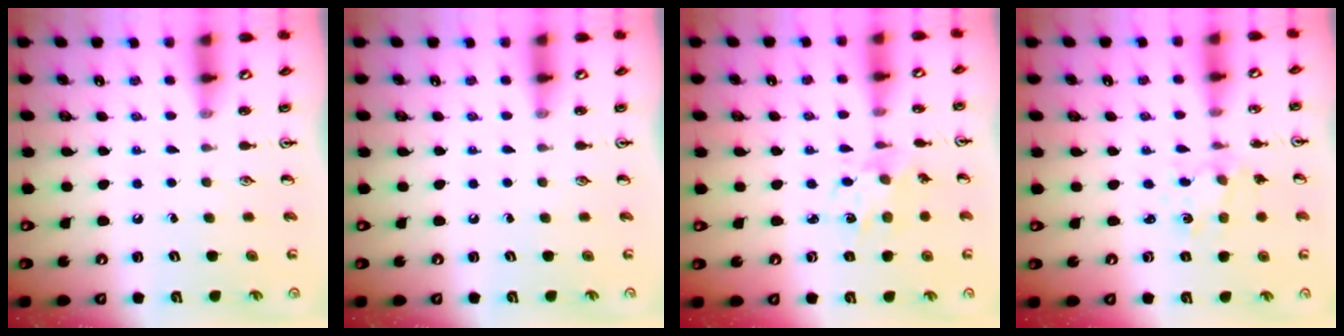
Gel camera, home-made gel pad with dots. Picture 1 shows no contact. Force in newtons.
{"total": 0.0}
{"total": 3.4, "press": 3.3, "slide": 0.9}
{"total": 1.6, "press": 1.6, "slide": 0.3}